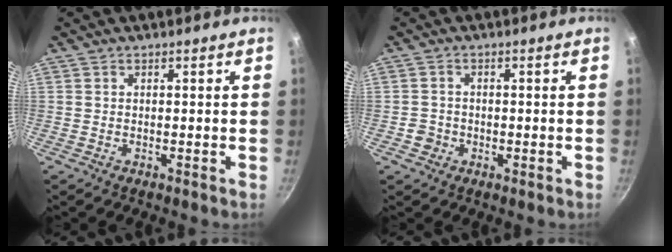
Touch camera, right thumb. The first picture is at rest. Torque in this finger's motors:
{"motor_torque": [0.16, -0.05, 0.40, -0.14, -0.01]}